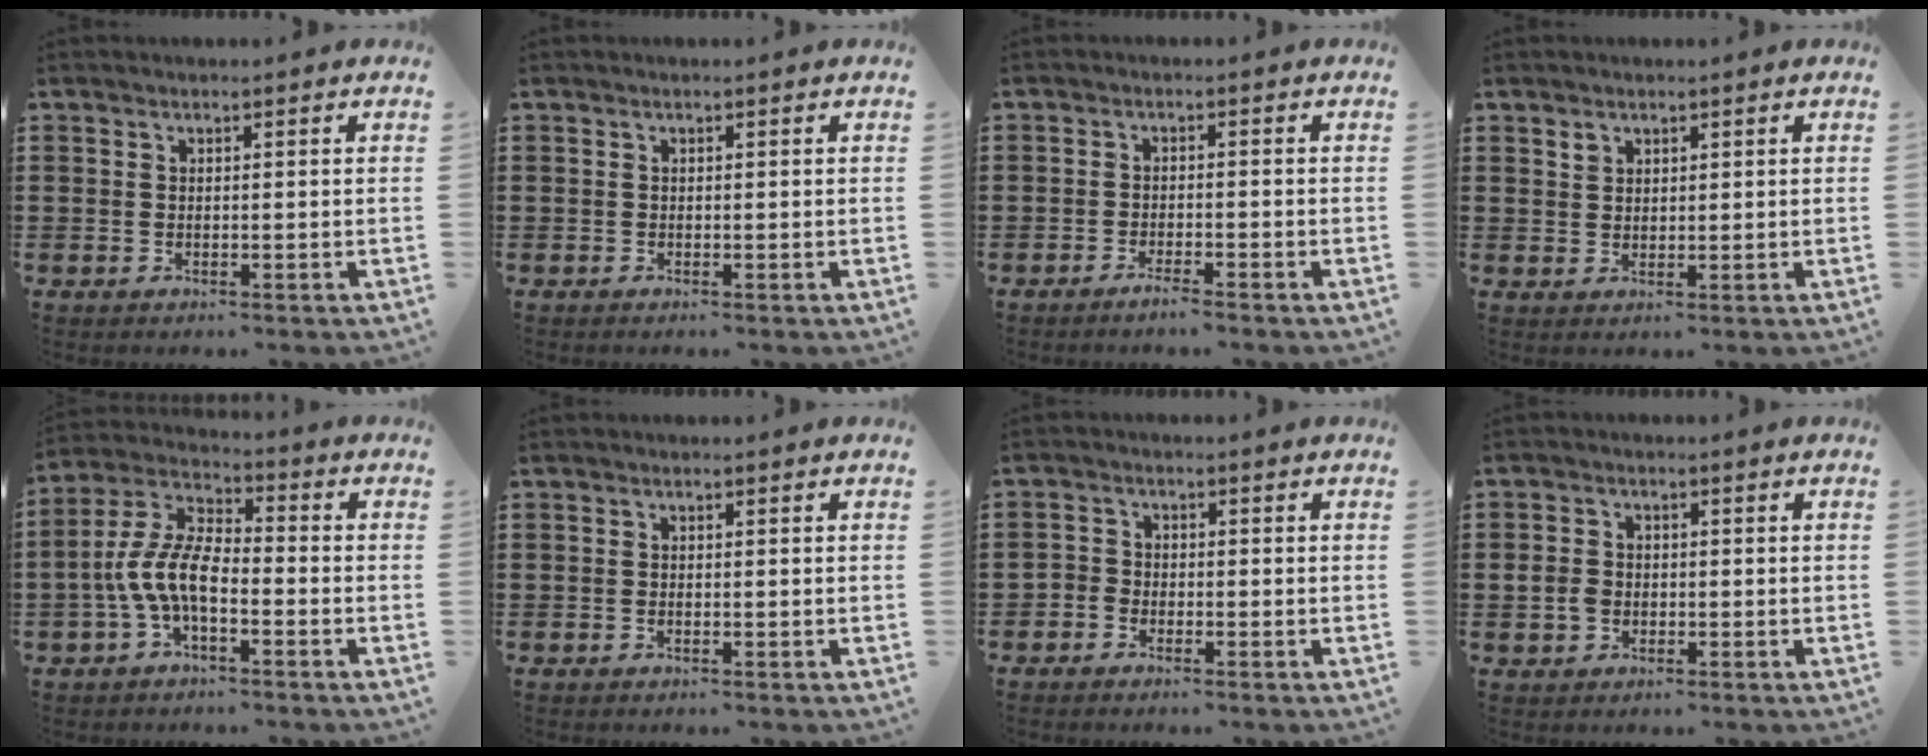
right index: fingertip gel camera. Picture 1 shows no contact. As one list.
[{"total": 0.0}, {"total": 1.8, "force": [-1.6, -0.1, 0.8], "torque": [-0.013, -0.001, -0.029]}, {"total": 1.6, "force": [1.2, 1.0, 0.2], "torque": [-0.006, 0.003, 0.024]}, {"total": 8.6, "force": [-3.3, 3.5, 7.1], "torque": [-0.177, -0.007, -0.069]}, {"total": 0.0}, {"total": 1.8, "force": [-1.6, 0.9, 0.1], "torque": [-0.008, 0.004, -0.036]}, {"total": 2.7, "force": [-0.6, 2.1, 1.5], "torque": [-0.047, -0.001, -0.016]}]